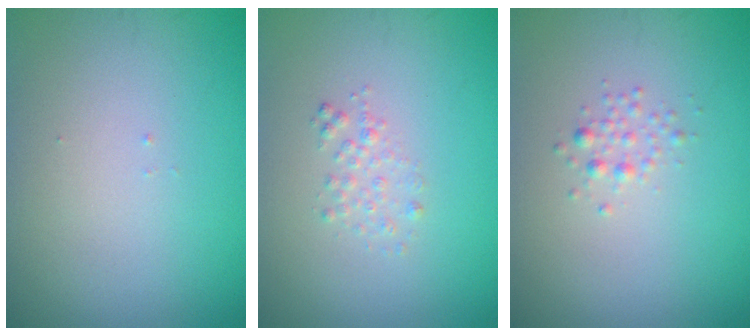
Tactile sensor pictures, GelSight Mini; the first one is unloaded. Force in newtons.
{"total": 1.2, "press": 1.2, "slide": 0.0}
{"total": 1.1, "press": 1.1, "slide": 0.0}